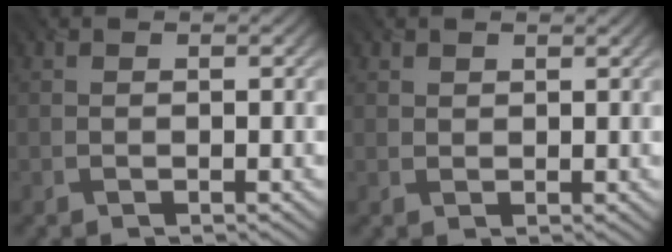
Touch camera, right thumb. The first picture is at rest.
{"total": 1.1, "force": [0.9, 0.6, 0.2], "torque": [-0.006, -0.001, 0.020]}